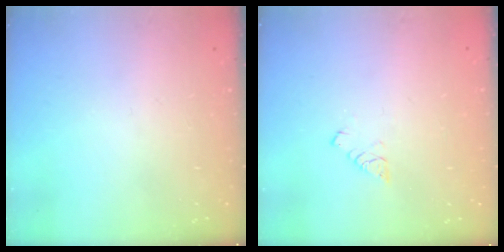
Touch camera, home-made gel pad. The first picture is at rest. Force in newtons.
{"total": 4.8, "press": 4.8, "slide": 0.3}